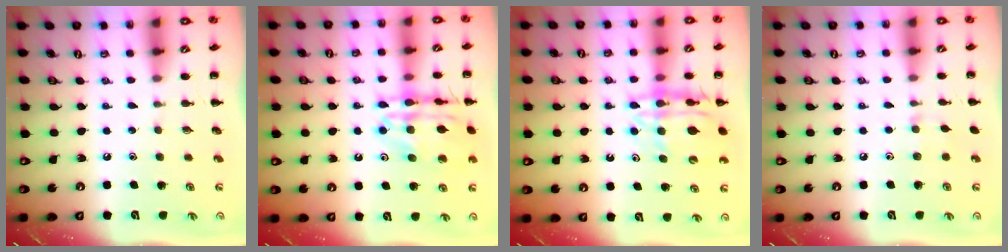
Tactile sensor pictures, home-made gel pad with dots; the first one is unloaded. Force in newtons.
{"total": 16.8, "press": 16.7, "slide": 1.8}
{"total": 14.9, "press": 14.4, "slide": 3.5}
{"total": 4.6, "press": 4.2, "slide": 1.9}